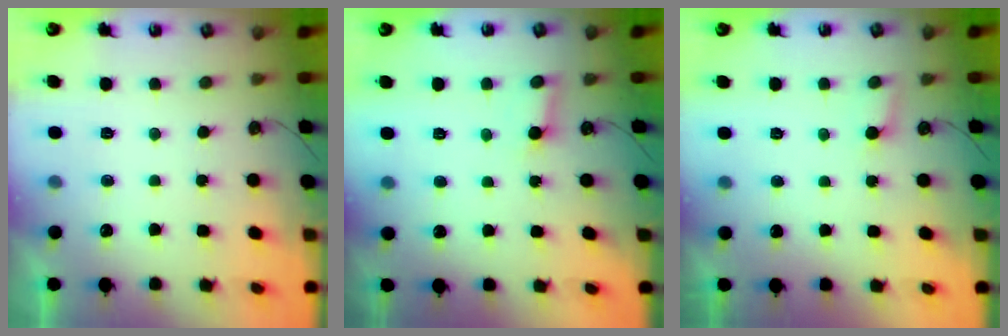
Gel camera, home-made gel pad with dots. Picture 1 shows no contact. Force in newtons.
{"total": 2.5, "press": 2.5, "slide": 0.2}
{"total": 3.1, "press": 3.1, "slide": 0.3}